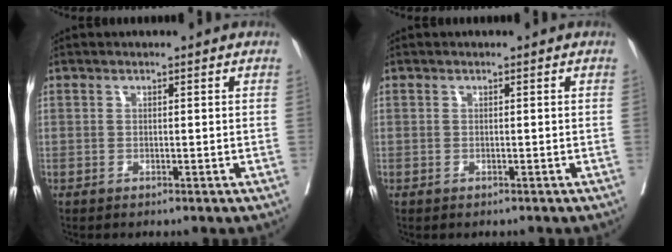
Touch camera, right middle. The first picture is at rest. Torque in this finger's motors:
{"motor_torque": [0.02, -0.06, -0.01, 0.00]}